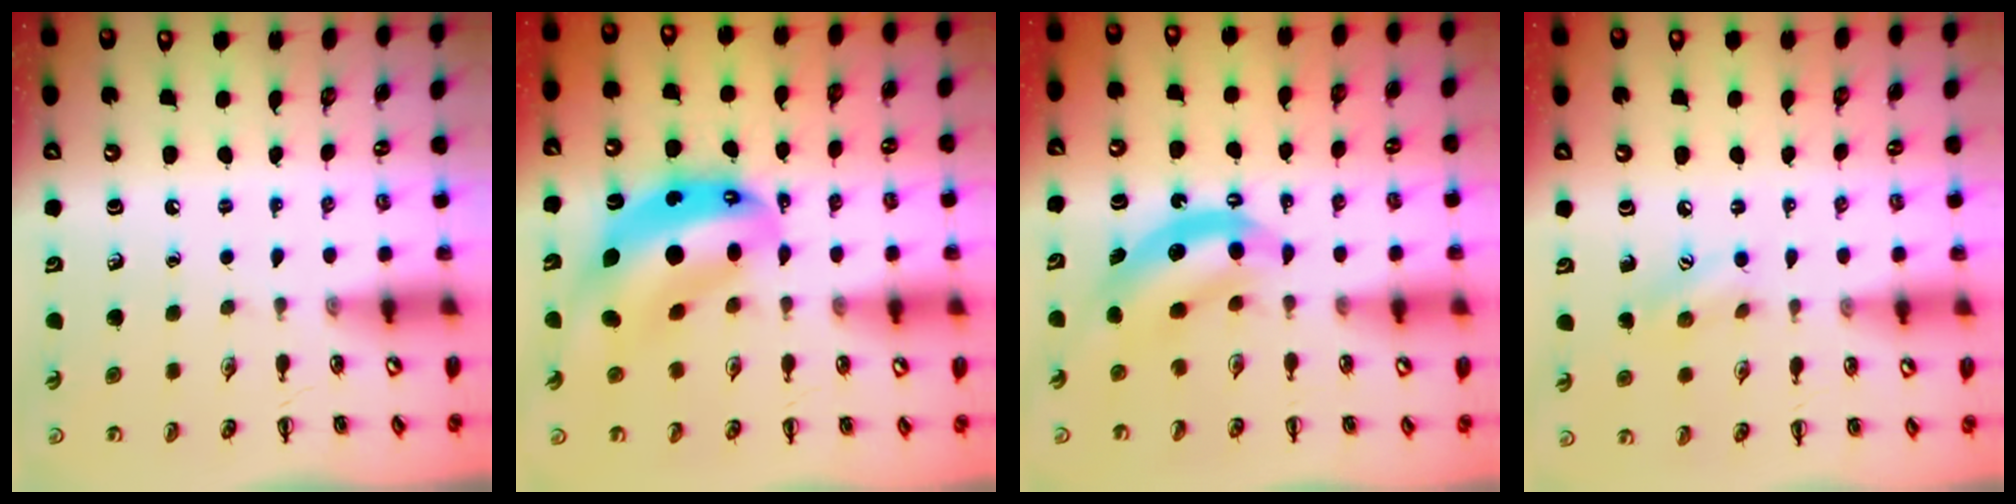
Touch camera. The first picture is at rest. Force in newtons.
{"total": 13.6, "press": 13.1, "slide": 3.5}
{"total": 6.8, "press": 6.7, "slide": 1.1}
{"total": 7.9, "press": 7.7, "slide": 1.6}